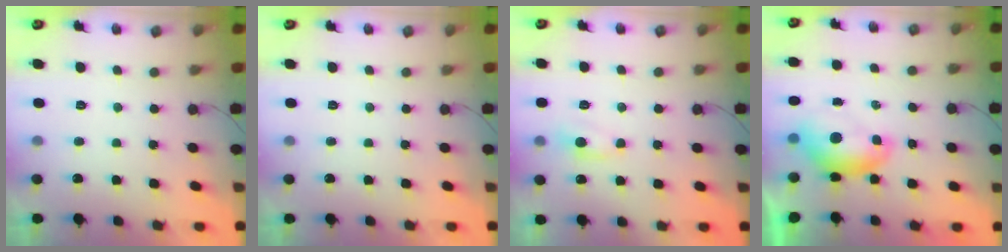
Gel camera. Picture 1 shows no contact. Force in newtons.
{"total": 0.0}
{"total": 5.2, "press": 5.2, "slide": 0.8}
{"total": 7.9, "press": 7.8, "slide": 0.9}